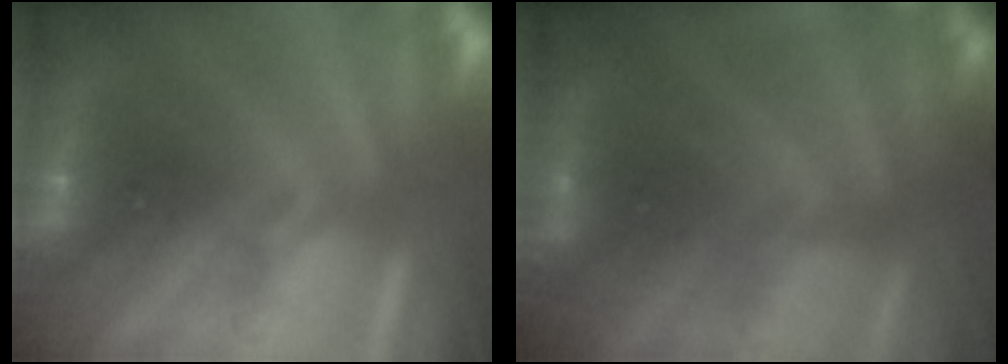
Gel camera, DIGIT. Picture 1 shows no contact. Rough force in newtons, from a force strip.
{"total": 4.9}